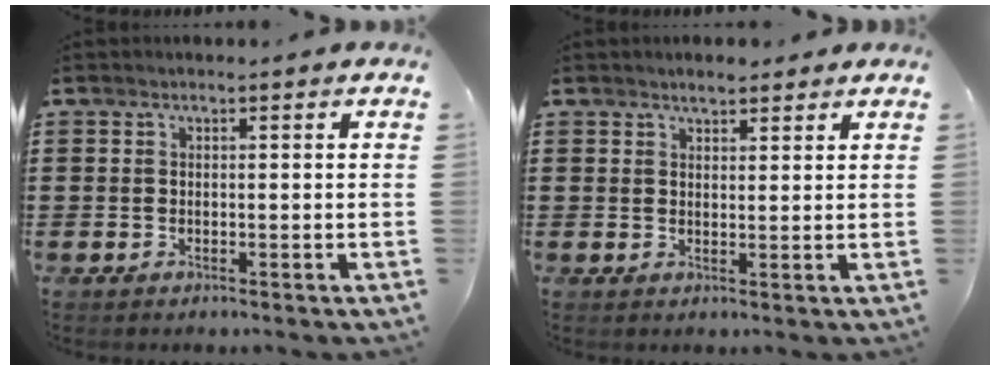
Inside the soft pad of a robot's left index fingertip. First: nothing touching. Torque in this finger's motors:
{"motor_torque": [0.49, -0.60, 0.07, 0.05]}